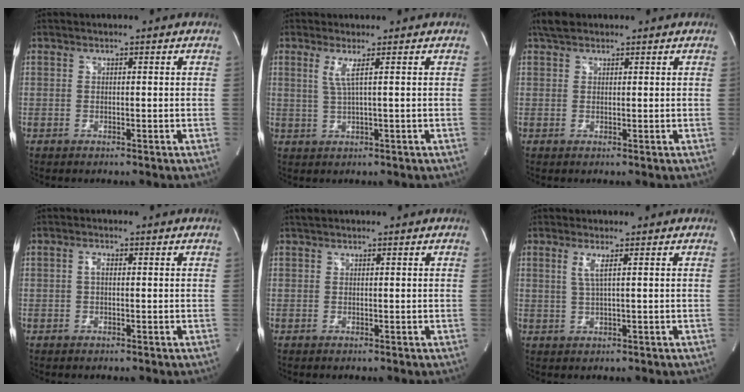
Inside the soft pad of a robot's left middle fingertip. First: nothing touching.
{"total": 2.7, "force": [1.0, -0.7, 2.4], "torque": [-0.056, -0.003, 0.022]}
{"total": 2.5, "force": [2.0, 1.2, 1.0], "torque": [-0.021, 0.018, 0.035]}
{"total": 1.2, "force": [0.1, 0.5, 1.1], "torque": [-0.022, 0.003, 0.000]}
{"total": 0.8, "force": [0.7, 0.1, 0.4], "torque": [-0.014, 0.015, 0.018]}
{"total": 2.4, "force": [0.9, -0.3, 2.2], "torque": [-0.053, -0.001, 0.020]}